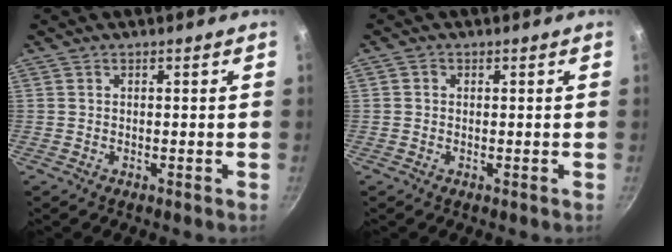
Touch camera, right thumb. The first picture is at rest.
{"total": 0.9, "force": [0.2, 0.8, 0.3], "torque": [-0.005, 0.004, 0.002]}